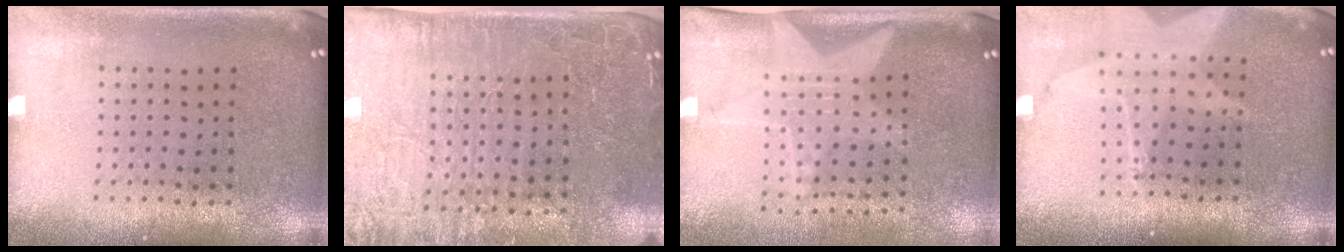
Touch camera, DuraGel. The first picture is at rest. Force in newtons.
{"total": 4.5, "press": 4.1, "slide": 2.1}
{"total": 2.0, "press": 1.6, "slide": 1.2}
{"total": 2.0, "press": 1.5, "slide": 1.3}